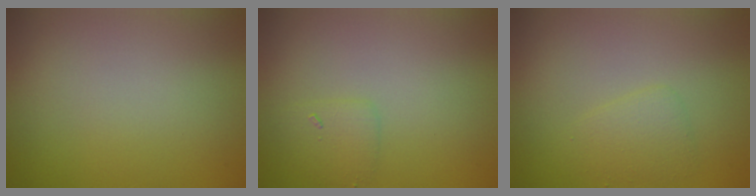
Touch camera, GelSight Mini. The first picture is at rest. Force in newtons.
{"total": 1.5, "press": 1.5, "slide": 0.1}
{"total": 1.8, "press": 1.8, "slide": 0.1}